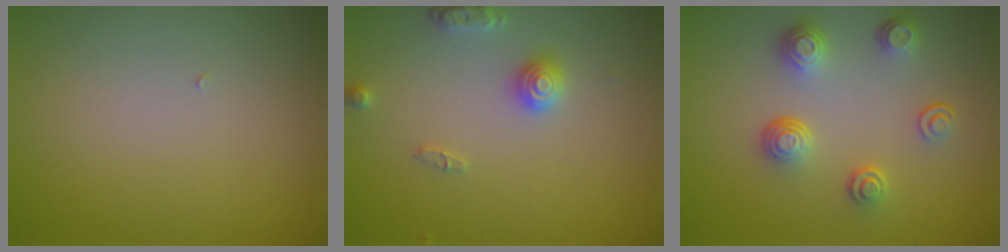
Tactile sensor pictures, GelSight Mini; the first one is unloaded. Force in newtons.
{"total": 2.5, "press": 2.5, "slide": 0.4}
{"total": 3.8, "press": 2.8, "slide": 2.7}